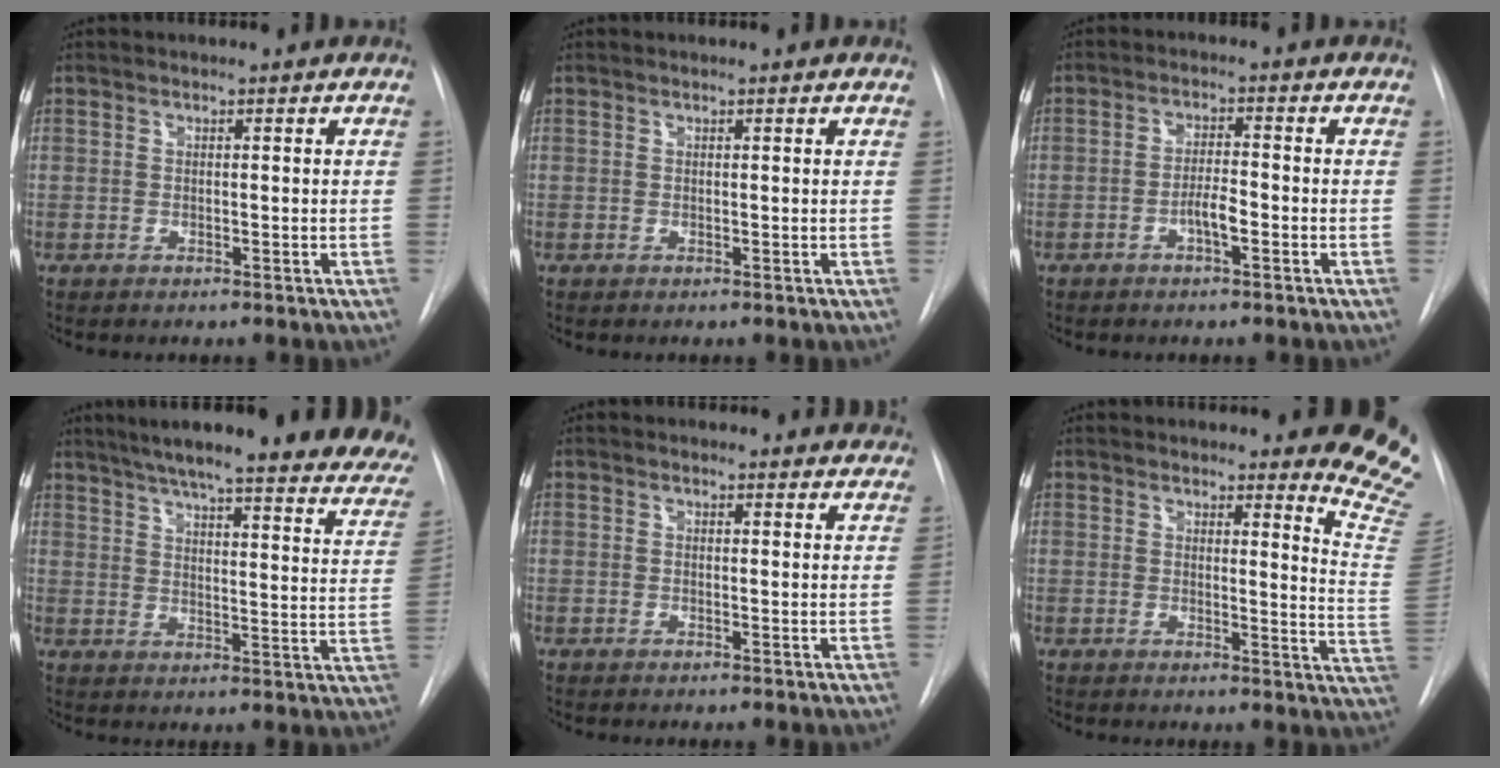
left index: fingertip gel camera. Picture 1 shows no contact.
{"total": 0.7, "force": [0.6, 0.1, 0.3], "torque": [-0.009, 0.004, 0.001]}
{"total": 3.3, "force": [-2.0, 0.5, 2.5], "torque": [-0.044, -0.002, -0.033]}
{"total": 30.3, "force": [25.2, 3.9, 16.2], "torque": [-0.188, -0.057, 0.301]}
{"total": 8.9, "force": [8.5, 2.4, 1.1], "torque": [0.019, -0.006, 0.066]}
{"total": 12.4, "force": [11.8, 0.4, 4.0], "torque": [-0.024, -0.128, 0.097]}